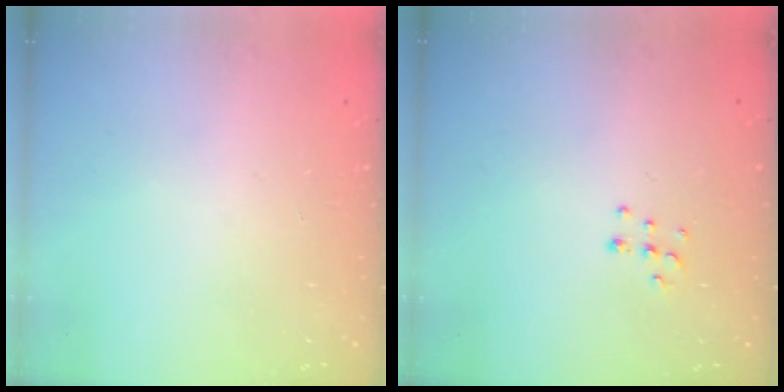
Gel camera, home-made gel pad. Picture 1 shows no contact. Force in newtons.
{"total": 5.8, "press": 5.8, "slide": 0.4}